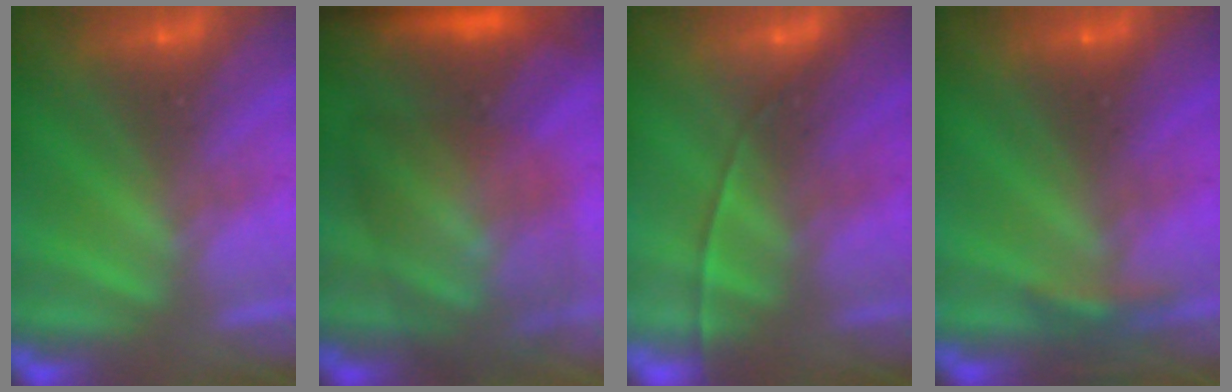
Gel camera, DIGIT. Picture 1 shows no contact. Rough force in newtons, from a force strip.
{"total": 7.4}
{"total": 1.9}
{"total": 3.0}